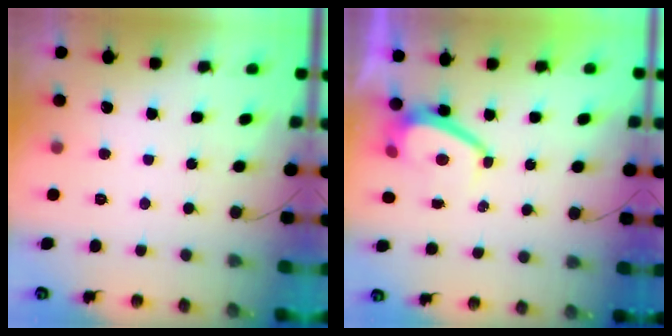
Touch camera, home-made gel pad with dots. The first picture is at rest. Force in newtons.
{"total": 2.8, "press": 2.7, "slide": 0.5}